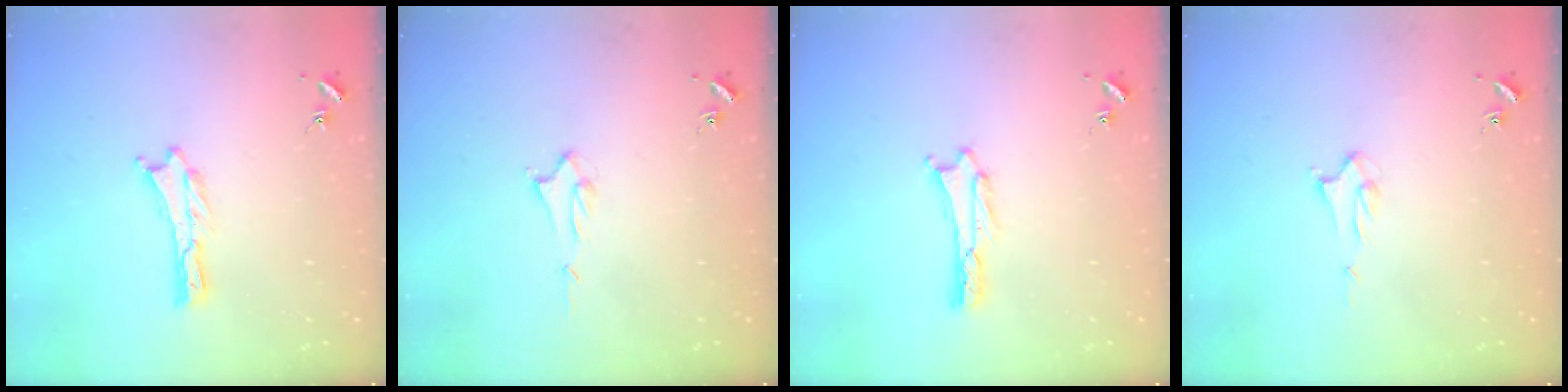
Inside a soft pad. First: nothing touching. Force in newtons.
{"total": 1.4, "press": 1.4, "slide": 0.2}
{"total": 1.6, "press": 1.6, "slide": 0.2}
{"total": 1.9, "press": 1.9, "slide": 0.1}